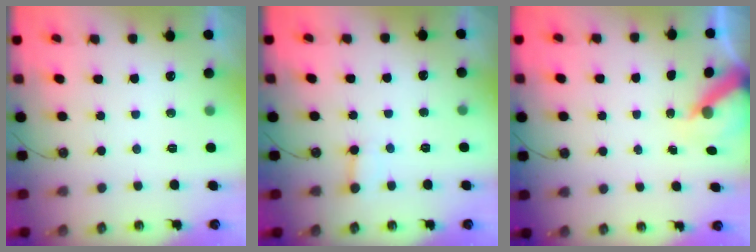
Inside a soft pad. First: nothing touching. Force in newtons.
{"total": 2.5, "press": 2.5, "slide": 0.4}
{"total": 5.9, "press": 5.9, "slide": 0.6}